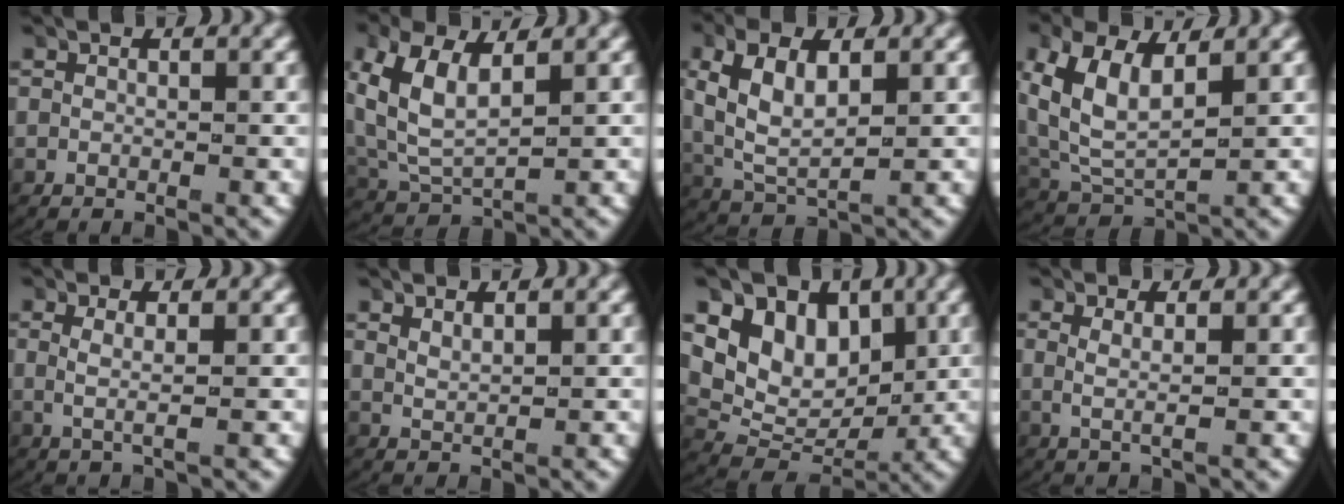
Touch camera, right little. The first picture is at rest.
{"total": 6.3, "force": [1.4, 4.5, 4.2], "torque": [-0.125, -0.020, 0.040]}
{"total": 6.1, "force": [0.8, 4.1, 4.5], "torque": [-0.122, -0.018, 0.030]}
{"total": 7.2, "force": [1.7, 5.3, 4.6], "torque": [-0.133, -0.019, 0.039]}
{"total": 2.0, "force": [0.3, 0.1, 1.9], "torque": [-0.047, -0.008, 0.013]}
{"total": 1.2, "force": [1.1, -0.3, 0.4], "torque": [-0.016, -0.006, 0.030]}
{"total": 10.5, "force": [1.6, 8.4, 6.1], "torque": [-0.118, -0.020, 0.029]}
{"total": 1.8, "force": [0.4, 0.1, 1.7], "torque": [-0.046, -0.010, 0.015]}